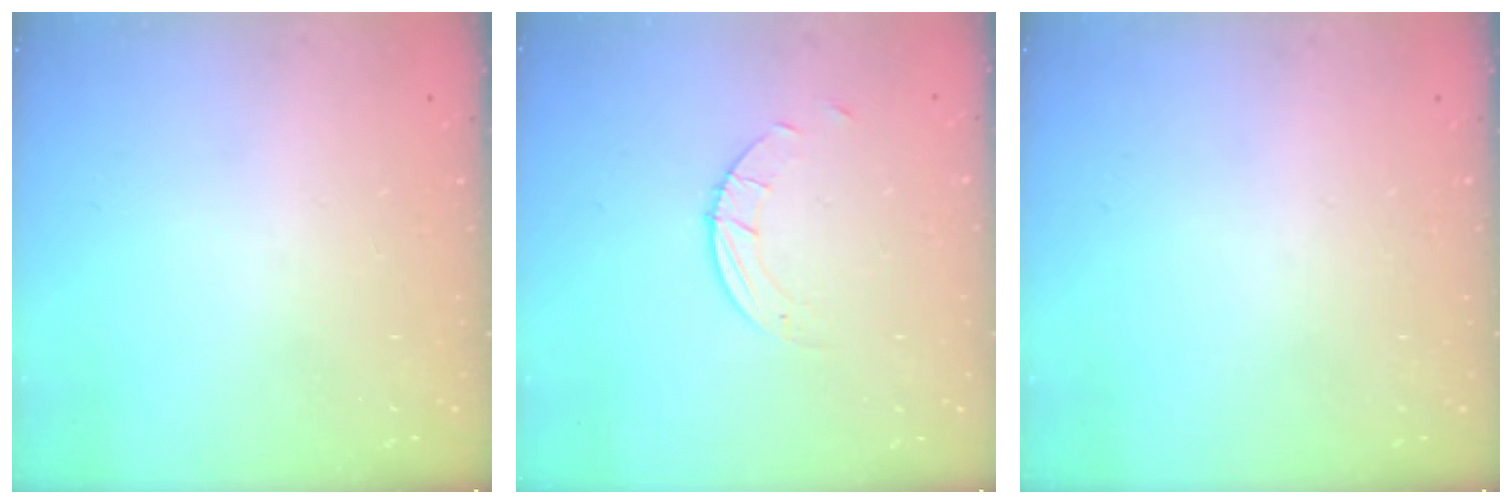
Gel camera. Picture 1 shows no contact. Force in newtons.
{"total": 2.7, "press": 2.7, "slide": 0.3}
{"total": 0.0}